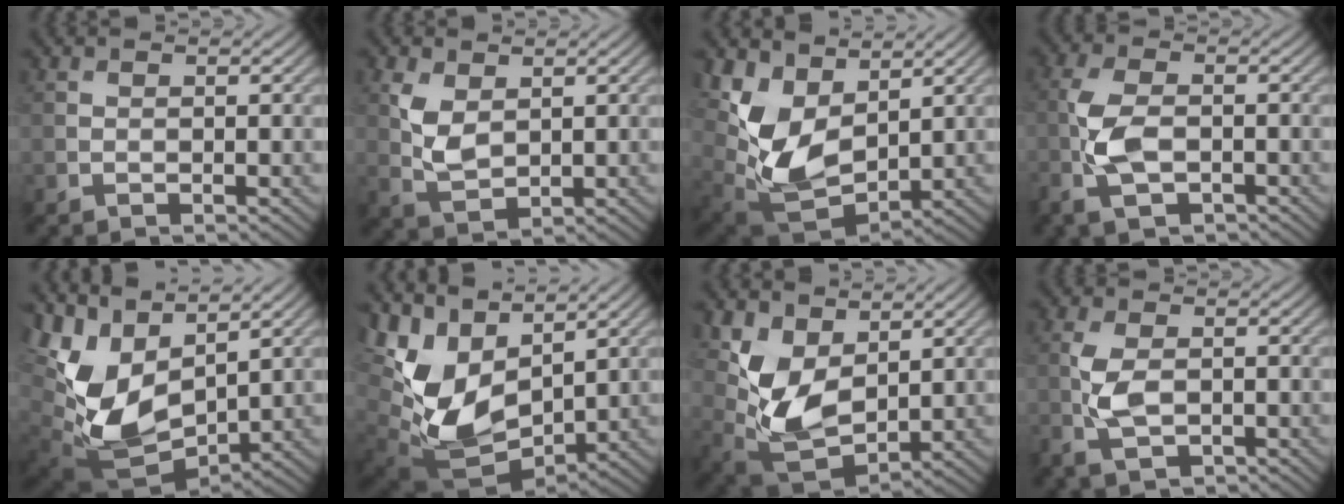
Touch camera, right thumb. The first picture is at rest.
{"total": 4.4, "force": [1.3, 2.7, 3.2], "torque": [-0.082, -0.003, 0.030]}
{"total": 10.6, "force": [4.0, 6.3, 7.6], "torque": [-0.189, -0.007, 0.082]}
{"total": 6.2, "force": [-2.1, 3.3, 4.9], "torque": [-0.126, -0.004, -0.046]}
{"total": 11.6, "force": [3.0, 7.3, 8.5], "torque": [-0.210, -0.007, 0.062]}
{"total": 11.5, "force": [3.0, 7.3, 8.4], "torque": [-0.198, -0.008, 0.062]}
{"total": 9.3, "force": [3.3, 5.4, 6.8], "torque": [-0.173, -0.005, 0.067]}
{"total": 4.6, "force": [-1.3, 2.6, 3.5], "torque": [-0.092, -0.005, -0.029]}